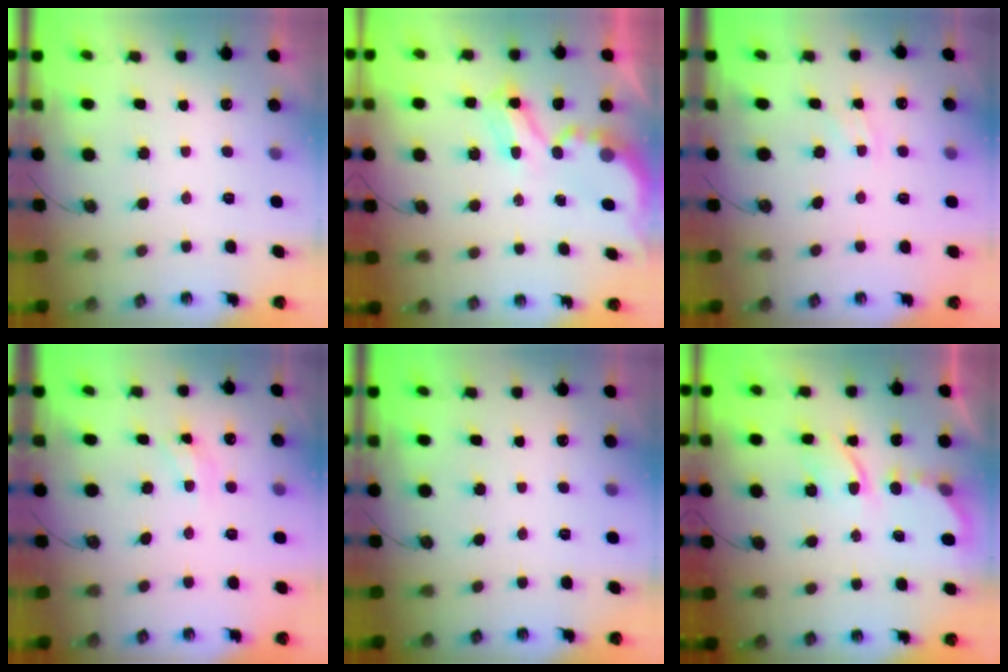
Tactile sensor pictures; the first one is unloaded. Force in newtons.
{"total": 5.2, "press": 5.1, "slide": 0.4}
{"total": 3.9, "press": 3.9, "slide": 0.5}
{"total": 6.5, "press": 6.4, "slide": 0.4}
{"total": 1.2, "press": 1.1, "slide": 0.3}
{"total": 6.0, "press": 6.0, "slide": 0.5}